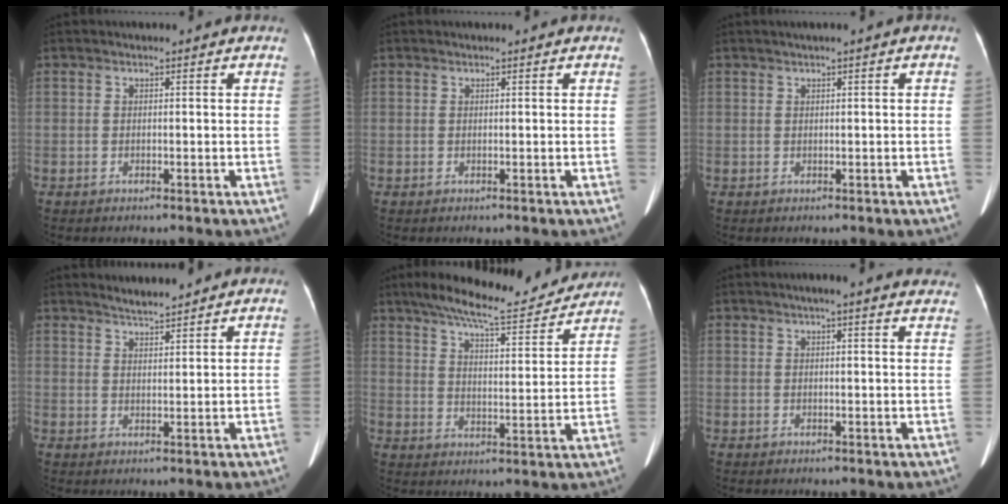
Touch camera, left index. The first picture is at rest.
{"total": 0.0}
{"total": 0.7, "force": [0.2, 0.0, 0.7], "torque": [-0.013, 0.006, 0.006]}
{"total": 2.9, "force": [2.8, 0.1, 0.8], "torque": [-0.020, 0.006, 0.050]}
{"total": 14.7, "force": [13.0, 2.1, 6.3], "torque": [-0.100, 0.002, 0.187]}
{"total": 10.2, "force": [8.9, 1.1, 4.8], "torque": [-0.048, 0.010, 0.084]}